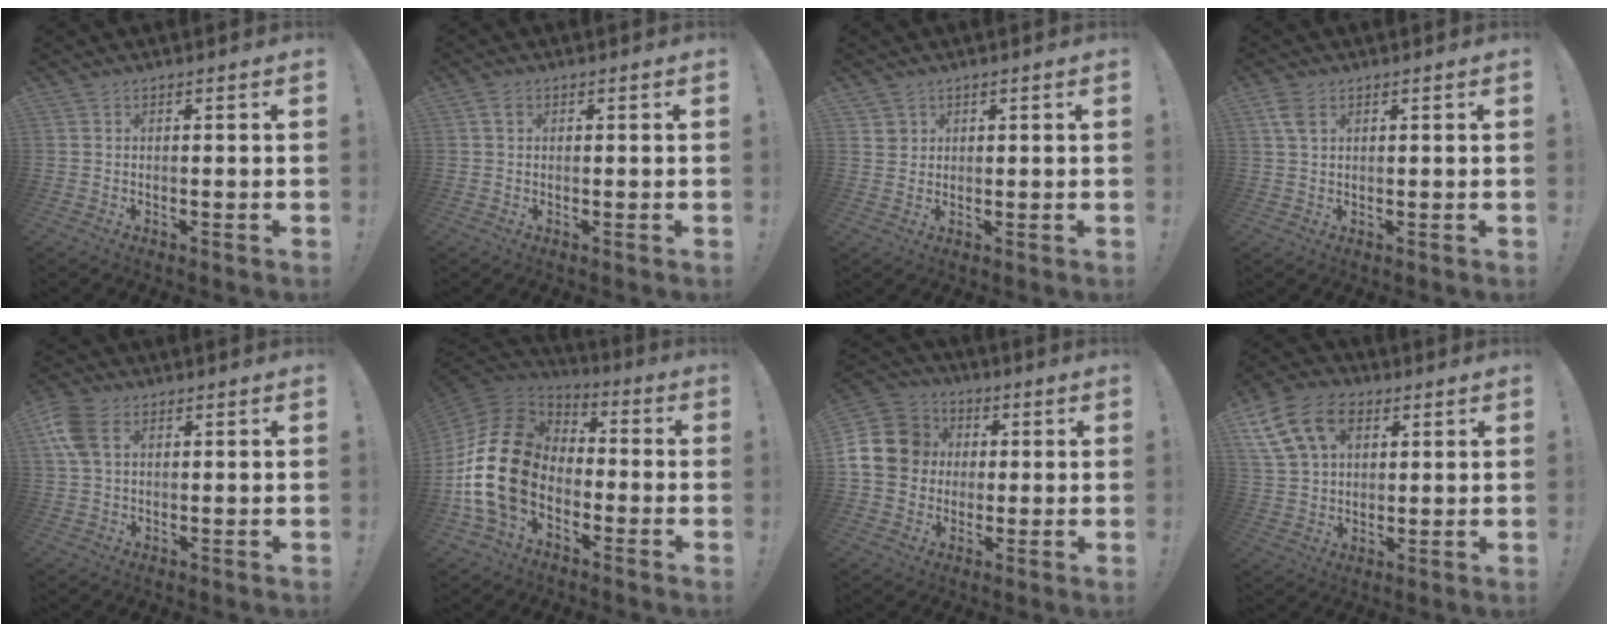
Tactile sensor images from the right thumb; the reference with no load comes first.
{"total": 1.9, "force": [0.8, 1.4, 1.1], "torque": [-0.017, 0.003, 0.014]}
{"total": 2.7, "force": [1.8, 2.0, 0.4], "torque": [0.000, -0.011, 0.031]}
{"total": 4.3, "force": [2.1, 2.4, 2.9], "torque": [-0.059, 0.001, 0.042]}
{"total": 8.4, "force": [2.9, 5.5, 5.7], "torque": [-0.129, 0.005, 0.058]}
{"total": 21.1, "force": [-3.7, 14.8, 14.5], "torque": [-0.287, 0.030, -0.058]}
{"total": 16.1, "force": [1.6, 14.2, 7.3], "torque": [-0.128, 0.007, 0.038]}
{"total": 16.9, "force": [7.1, 11.9, 9.7], "torque": [-0.173, -0.024, 0.135]}